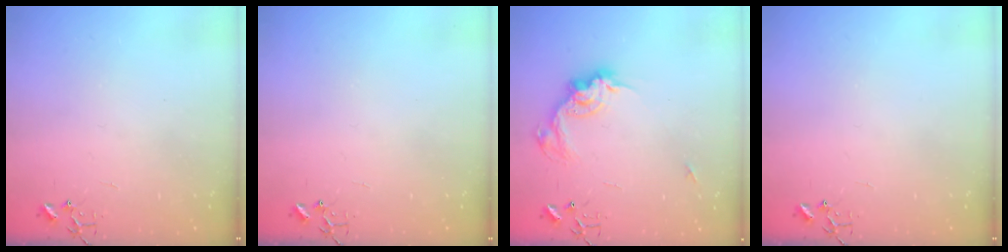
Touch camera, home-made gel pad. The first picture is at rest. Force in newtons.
{"total": 0.0}
{"total": 14.4, "press": 14.3, "slide": 1.1}
{"total": 0.0}